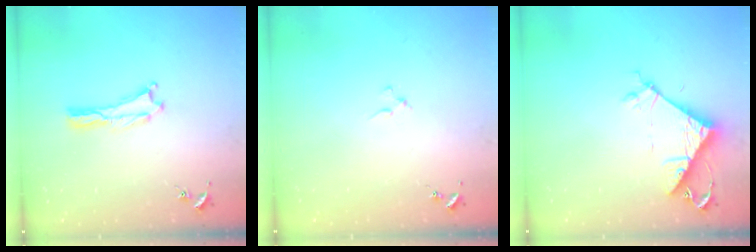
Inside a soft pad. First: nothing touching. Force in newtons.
{"total": 0.9, "press": 0.9, "slide": 0.2}
{"total": 7.7, "press": 7.7, "slide": 0.7}